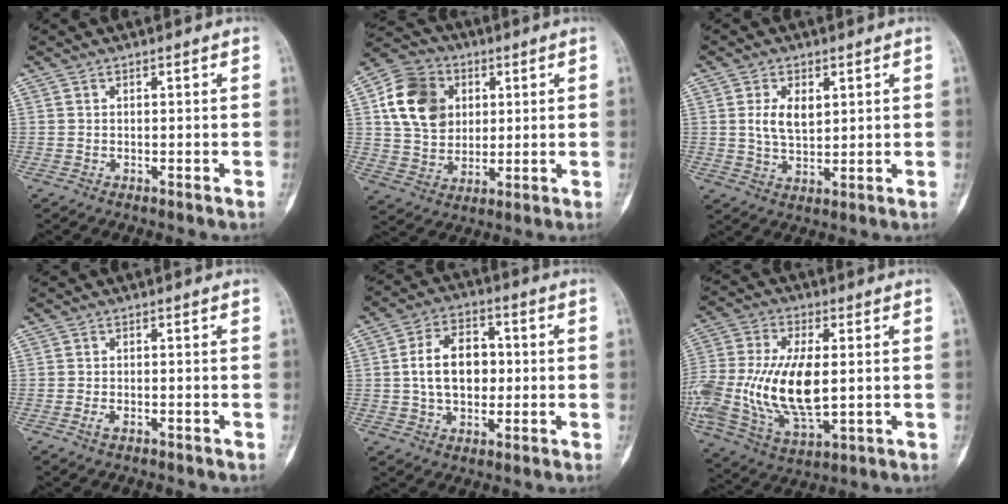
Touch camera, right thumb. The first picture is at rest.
{"total": 15.0, "force": [3.6, 12.0, 8.2], "torque": [-0.123, 0.000, 0.062]}
{"total": 6.4, "force": [1.7, 3.9, 4.9], "torque": [-0.071, -0.007, 0.035]}
{"total": 1.6, "force": [-0.9, 0.8, 1.0], "torque": [-0.021, 0.003, -0.019]}
{"total": 11.5, "force": [0.2, 7.8, 8.4], "torque": [-0.115, 0.017, 0.000]}
{"total": 23.3, "force": [-0.9, 12.3, 19.8], "torque": [-0.440, -0.016, -0.005]}